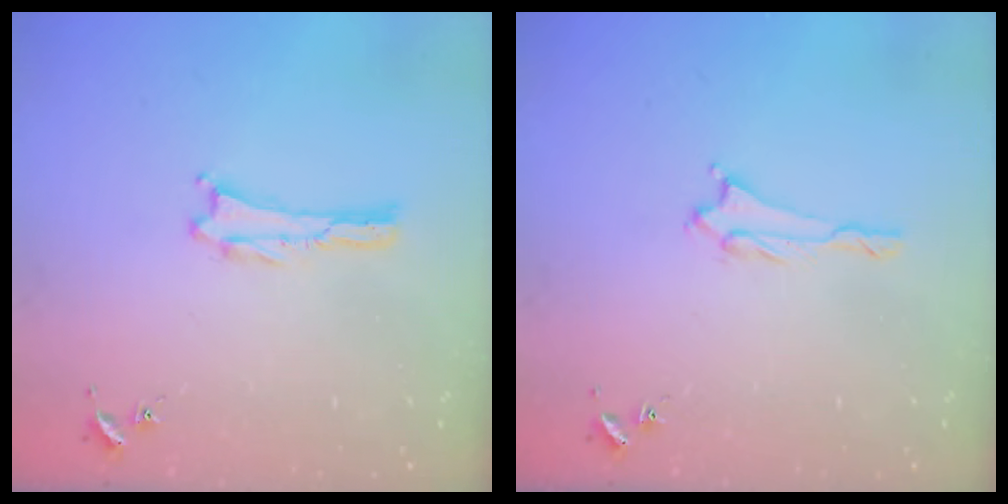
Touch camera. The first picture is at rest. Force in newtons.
{"total": 1.3, "press": 1.3, "slide": 0.1}